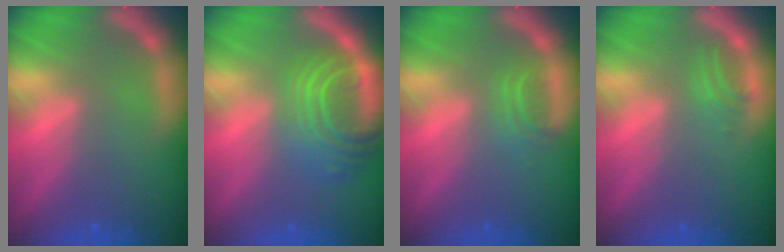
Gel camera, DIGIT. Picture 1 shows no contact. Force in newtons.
{"total": 8.5}
{"total": 1.9}
{"total": 1.5}